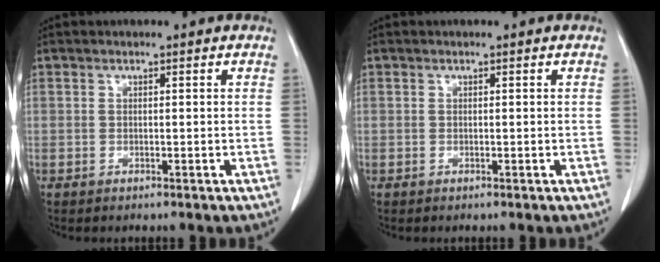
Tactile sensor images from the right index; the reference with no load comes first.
{"total": 0.0}